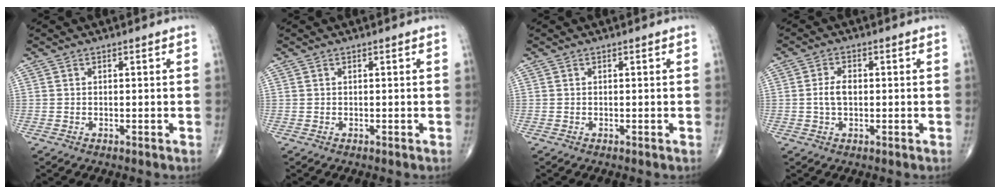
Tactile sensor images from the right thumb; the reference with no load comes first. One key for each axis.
{"total": 0.0}
{"total": 0.0}
{"total": 3.6, "fx": -0.1, "fy": 2.1, "fz": 2.9, "tx": -0.059, "ty": 0.008, "tz": -0.004}